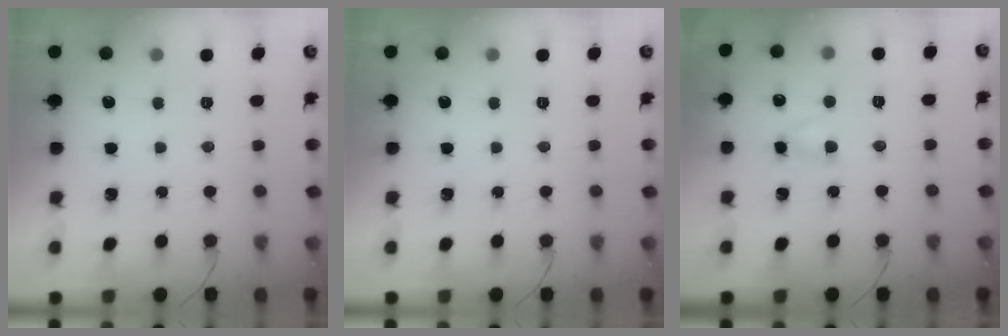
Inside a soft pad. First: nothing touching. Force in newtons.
{"total": 0.0}
{"total": 2.8, "press": 2.6, "slide": 1.2}